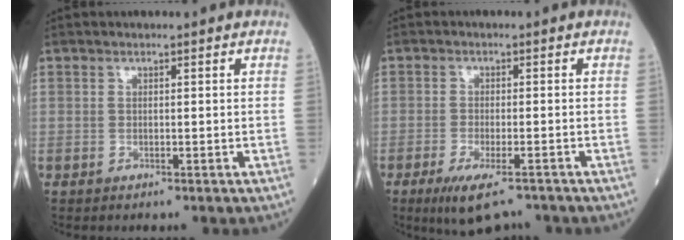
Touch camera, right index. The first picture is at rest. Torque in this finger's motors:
{"motor_torque": [0.14, -0.24, 0.15, 0.03]}